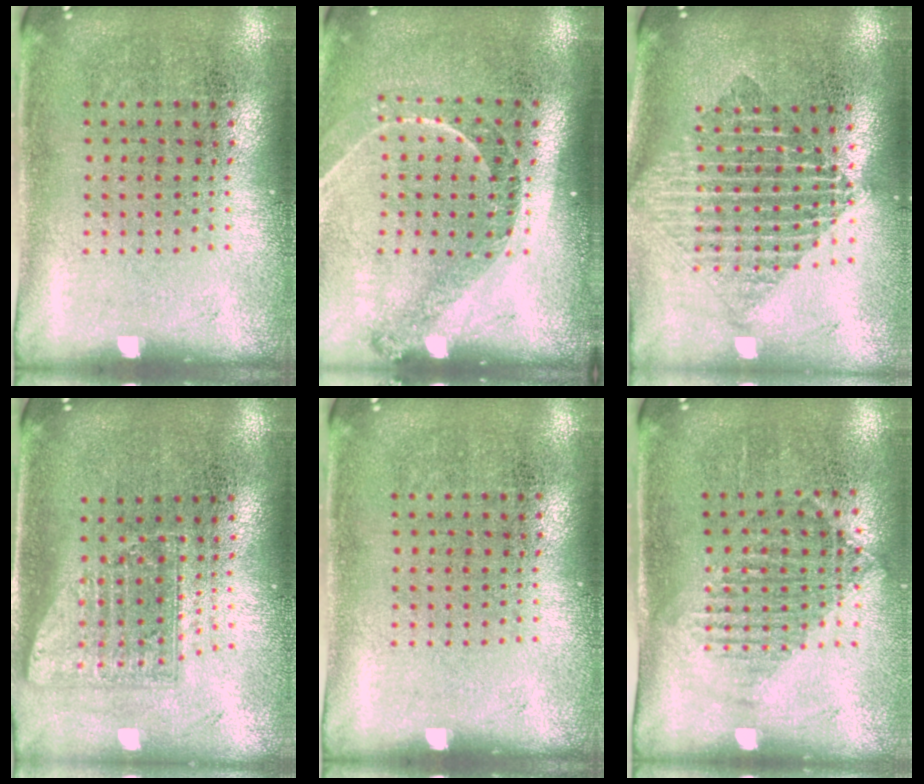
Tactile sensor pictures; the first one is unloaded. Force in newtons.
{"total": 1.4, "press": 1.3, "slide": 0.5}
{"total": 1.9, "press": 1.6, "slide": 1.1}
{"total": 1.7, "press": 1.3, "slide": 1.0}
{"total": 0.0}
{"total": 1.2, "press": 1.1, "slide": 0.5}